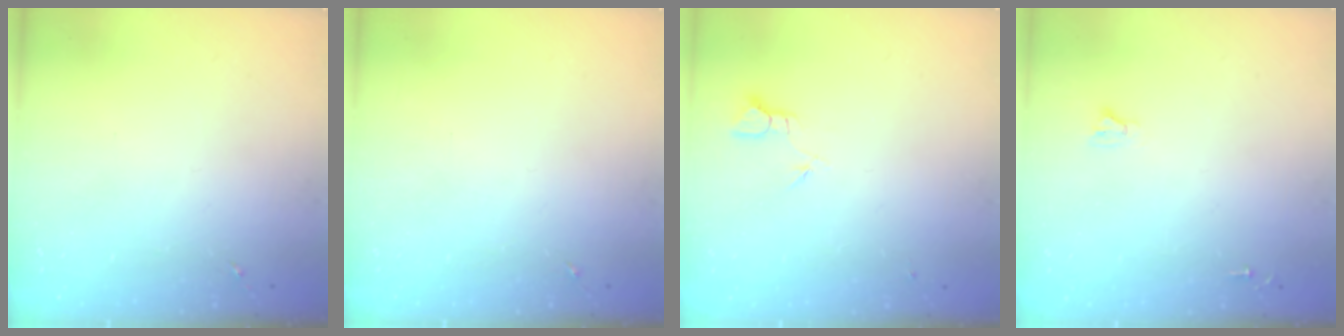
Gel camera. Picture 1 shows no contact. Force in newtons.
{"total": 0.0}
{"total": 2.3, "press": 2.3, "slide": 0.1}
{"total": 2.0, "press": 2.0, "slide": 0.2}